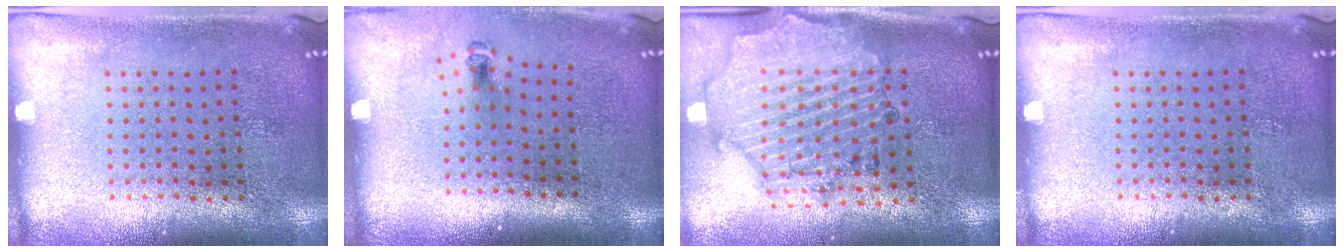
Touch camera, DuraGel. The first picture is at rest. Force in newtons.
{"total": 0.6, "press": 0.3, "slide": 0.5}
{"total": 1.8, "press": 1.8, "slide": 0.3}
{"total": 0.0}